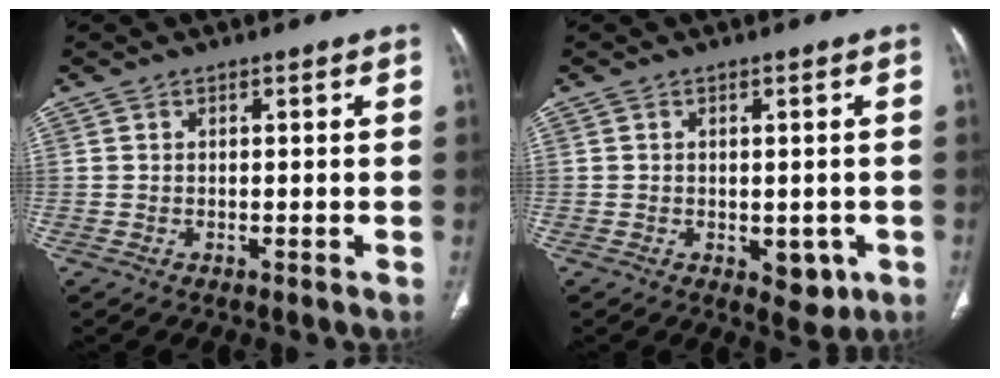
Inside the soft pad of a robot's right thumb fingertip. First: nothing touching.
{"total": 4.2, "force": [-1.1, 2.7, 3.0], "torque": [-0.016, -0.003, -0.005]}